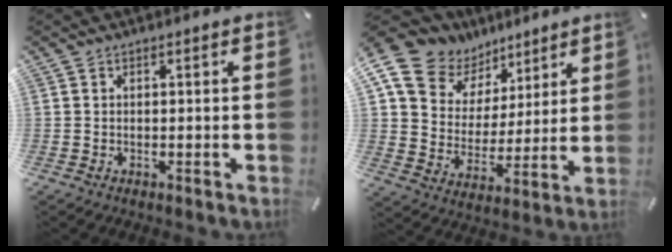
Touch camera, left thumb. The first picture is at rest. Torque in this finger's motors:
{"motor_torque": [0.72, 0.37, 0.34, -0.24, 0.15]}